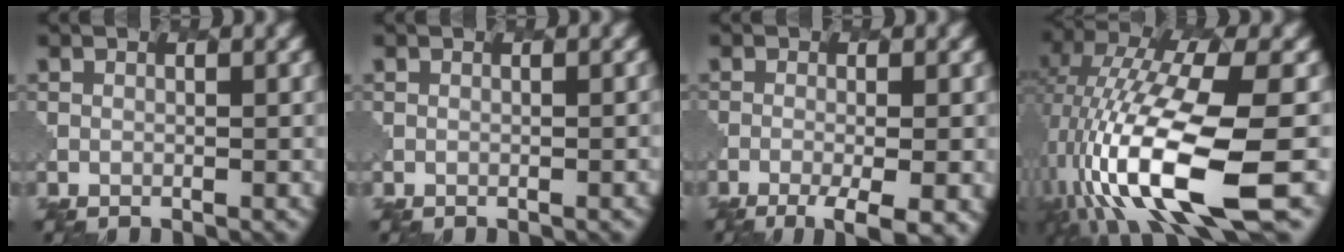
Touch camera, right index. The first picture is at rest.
{"total": 1.0, "force": [-0.2, 0.4, 0.8], "torque": [0.002, 0.004, -0.002]}
{"total": 5.2, "force": [-2.5, 1.4, 4.3], "torque": [-0.066, -0.007, -0.035]}
{"total": 14.0, "force": [-4.9, 3.9, 12.6], "torque": [-0.260, -0.008, -0.076]}